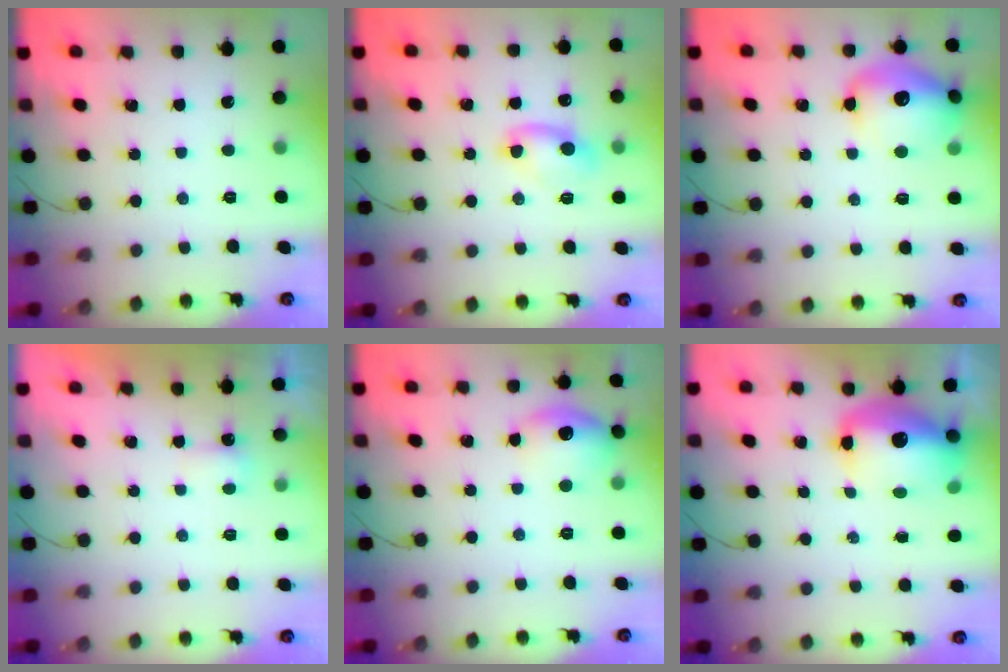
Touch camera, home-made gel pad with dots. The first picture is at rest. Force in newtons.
{"total": 5.9, "press": 5.7, "slide": 1.4}
{"total": 14.5, "press": 14.5, "slide": 1.2}
{"total": 2.8, "press": 2.7, "slide": 0.7}
{"total": 10.8, "press": 10.7, "slide": 0.9}
{"total": 13.8, "press": 13.3, "slide": 3.4}